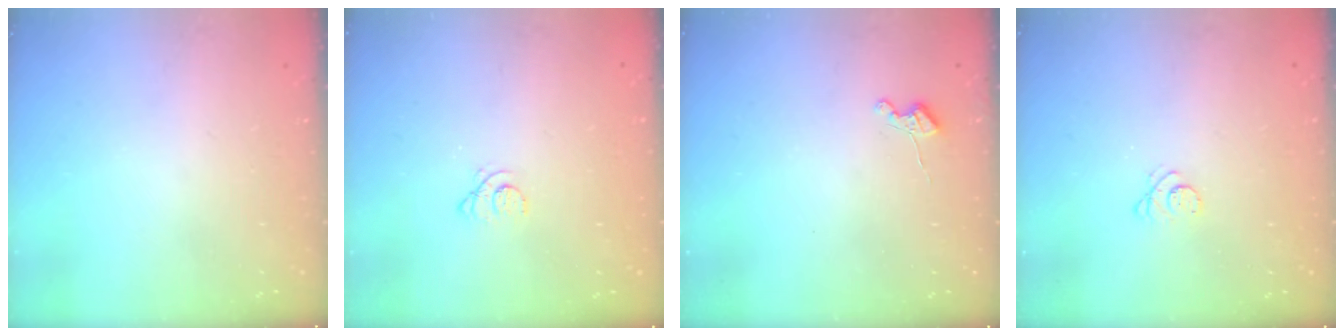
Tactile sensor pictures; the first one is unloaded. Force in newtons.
{"total": 1.2, "press": 1.2, "slide": 0.1}
{"total": 3.7, "press": 3.7, "slide": 0.4}
{"total": 2.9, "press": 2.9, "slide": 0.3}